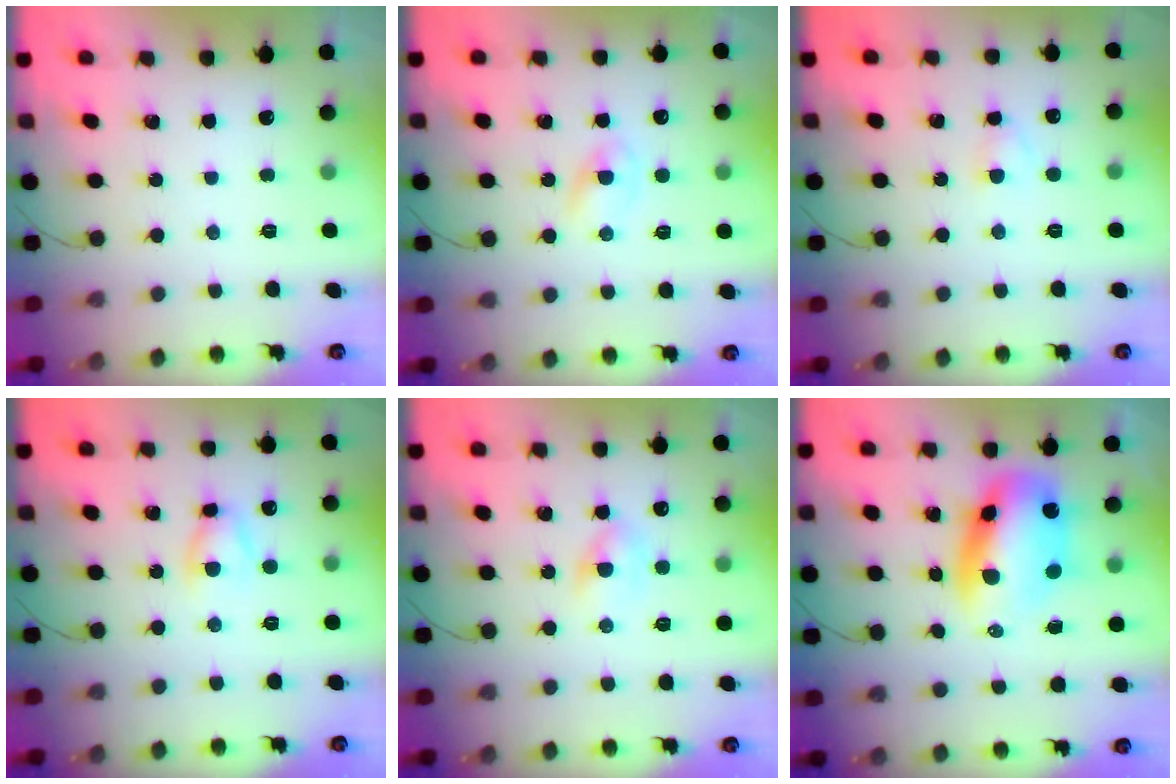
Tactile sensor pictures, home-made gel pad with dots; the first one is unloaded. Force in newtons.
{"total": 2.6, "press": 2.3, "slide": 1.1}
{"total": 2.3, "press": 2.1, "slide": 1.0}
{"total": 4.7, "press": 4.6, "slide": 0.7}
{"total": 2.9, "press": 2.8, "slide": 0.8}
{"total": 11.7, "press": 11.4, "slide": 2.9}